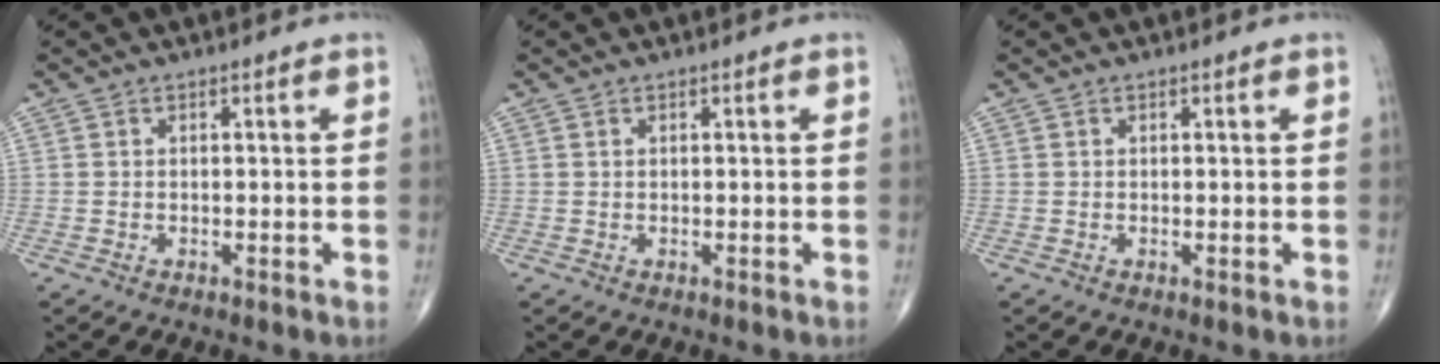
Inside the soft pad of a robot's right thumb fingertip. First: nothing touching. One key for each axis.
{"total": 0.0}
{"total": 0.0}